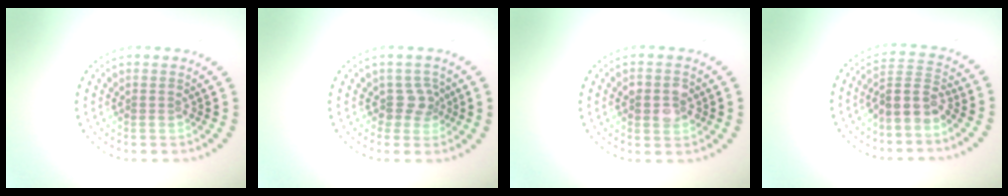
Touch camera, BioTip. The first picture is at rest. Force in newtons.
{"total": 1.9, "press": 1.4, "slide": 1.3}
{"total": 2.8, "press": 2.8, "slide": 0.2}
{"total": 3.6, "press": 3.1, "slide": 1.9}